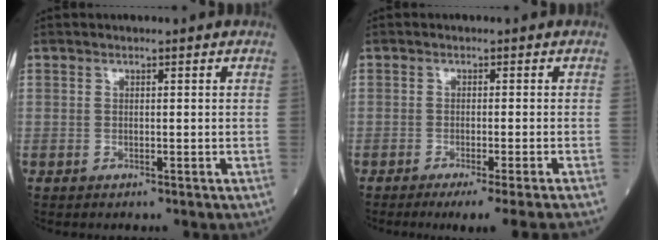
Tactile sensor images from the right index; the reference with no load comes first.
{"total": 10.4, "force": [-9.1, -1.8, 4.5], "torque": [-0.024, -0.032, -0.121]}